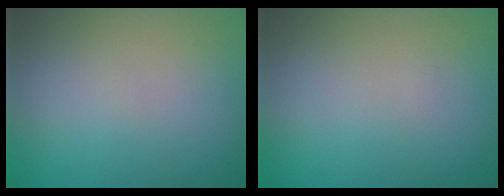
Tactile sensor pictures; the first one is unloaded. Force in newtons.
{"total": 0.0}